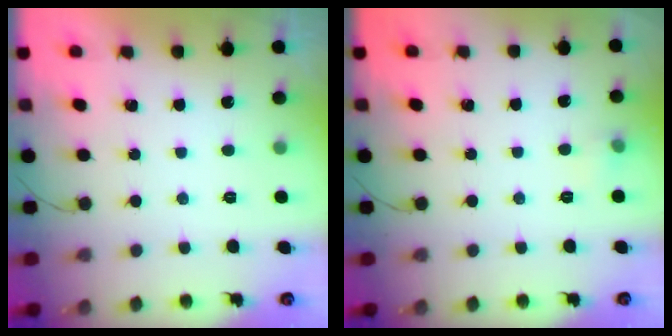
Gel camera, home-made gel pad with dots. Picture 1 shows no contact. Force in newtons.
{"total": 3.9, "press": 3.8, "slide": 1.0}